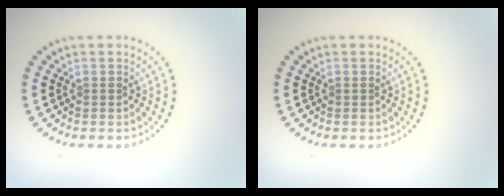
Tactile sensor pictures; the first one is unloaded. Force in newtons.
{"total": 0.0}